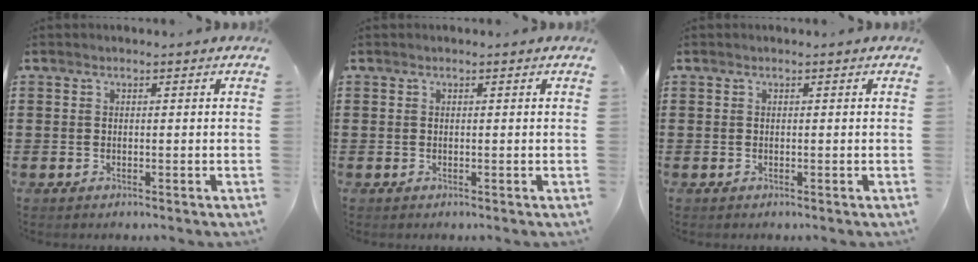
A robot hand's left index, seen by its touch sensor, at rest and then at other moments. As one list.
[{"total": 0.0}, {"total": 0.0}]